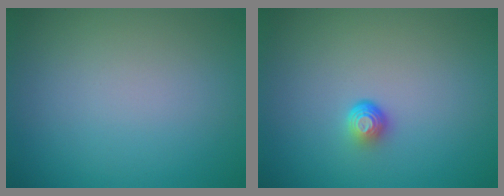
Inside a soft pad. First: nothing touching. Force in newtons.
{"total": 1.7, "press": 1.1, "slide": 1.3}